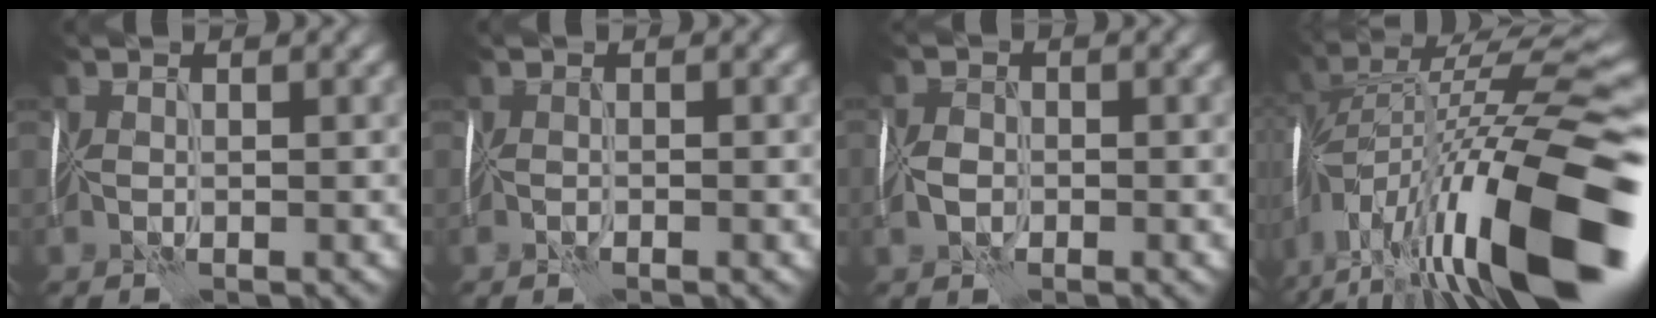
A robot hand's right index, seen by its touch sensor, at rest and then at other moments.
{"total": 0.8, "force": [-0.4, 0.2, 0.6], "torque": [-0.011, 0.001, -0.007]}
{"total": 1.8, "force": [-0.5, 1.4, 1.1], "torque": [-0.021, 0.001, -0.015]}
{"total": 18.2, "force": [-5.8, 5.6, 16.3], "torque": [-0.286, 0.031, -0.108]}